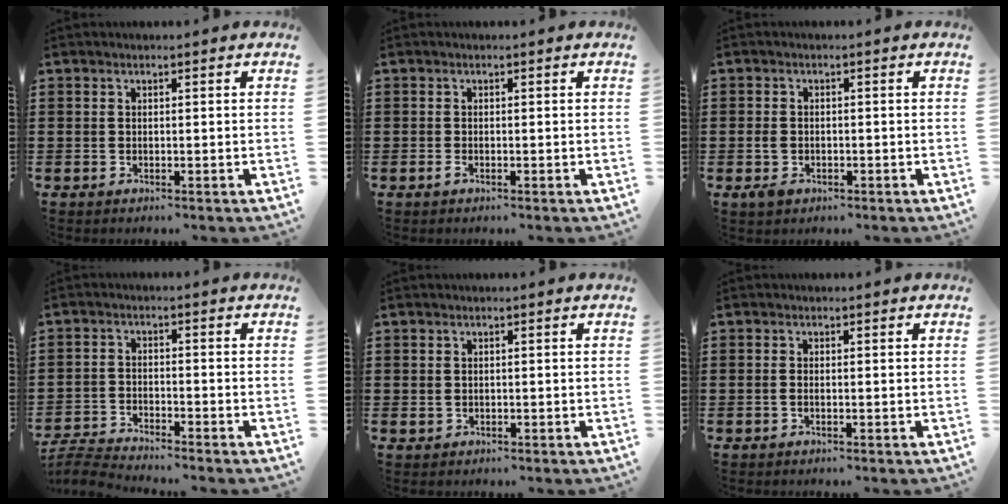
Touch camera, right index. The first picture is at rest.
{"total": 0.8, "force": [-0.5, 0.2, 0.6], "torque": [-0.021, -0.009, -0.009]}
{"total": 1.9, "force": [-0.9, 1.3, 1.2], "torque": [-0.032, -0.003, -0.019]}
{"total": 3.7, "force": [-3.7, -0.1, 0.1], "torque": [-0.019, -0.005, -0.081]}
{"total": 0.7, "force": [-0.2, 0.7, 0.1], "torque": [-0.004, 0.004, -0.005]}
{"total": 0.6, "force": [-0.3, 0.1, 0.5], "torque": [-0.010, -0.002, -0.005]}